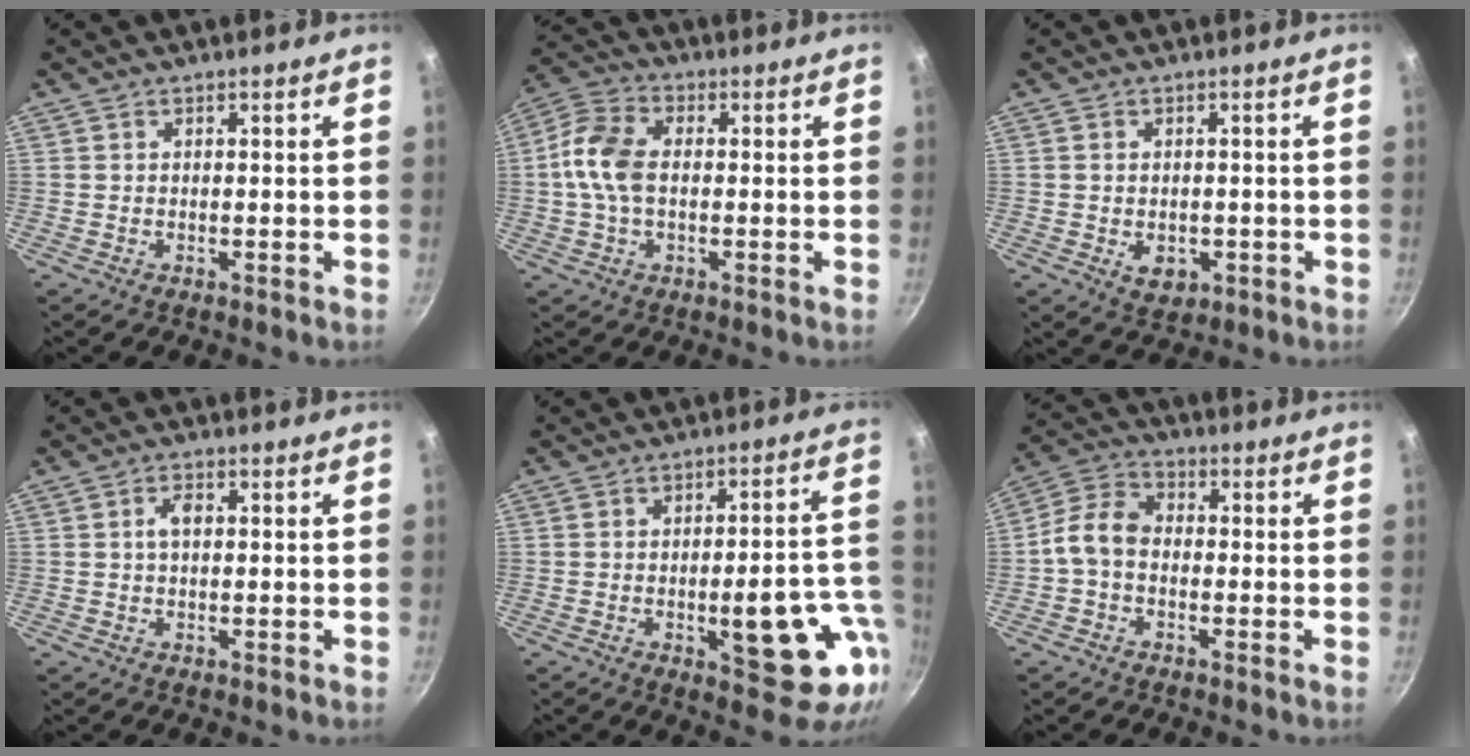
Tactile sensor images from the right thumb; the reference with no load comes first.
{"total": 9.6, "force": [0.0, 6.0, 7.4], "torque": [-0.147, 0.025, -0.012]}
{"total": 4.3, "force": [-1.0, 3.1, 2.7], "torque": [-0.031, -0.001, -0.008]}
{"total": 2.5, "force": [0.4, 1.5, 2.0], "torque": [-0.028, 0.006, 0.005]}
{"total": 16.1, "force": [-4.5, 5.9, 14.3], "torque": [-0.147, 0.031, -0.056]}
{"total": 7.2, "force": [-1.3, 5.2, 4.8], "torque": [-0.087, 0.031, -0.044]}